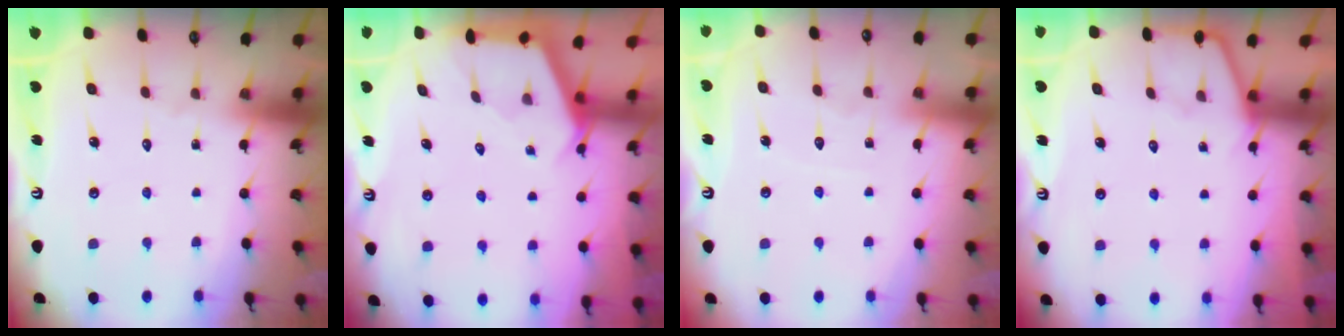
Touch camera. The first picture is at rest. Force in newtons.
{"total": 2.6, "press": 2.6, "slide": 0.4}
{"total": 4.3, "press": 4.3, "slide": 0.6}
{"total": 4.1, "press": 4.1, "slide": 0.5}